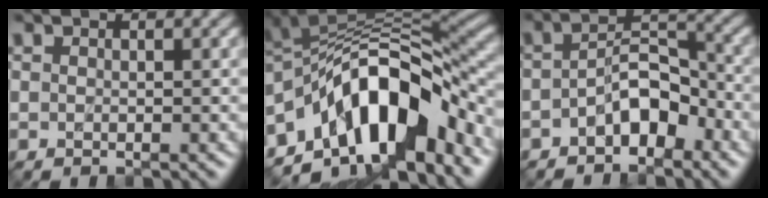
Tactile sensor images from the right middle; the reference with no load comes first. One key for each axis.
{"total": 12.6, "fx": -5.6, "fy": 6.1, "fz": 9.6, "tx": -0.139, "ty": 0.014, "tz": -0.110}
{"total": 4.3, "fx": -2.2, "fy": 2.2, "fz": 3.0, "tx": -0.047, "ty": 0.017, "tz": -0.042}